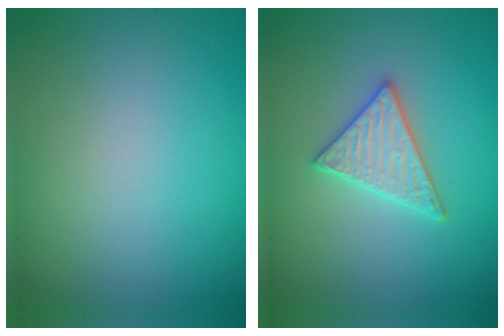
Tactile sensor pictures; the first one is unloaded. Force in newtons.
{"total": 2.9, "press": 2.8, "slide": 0.5}